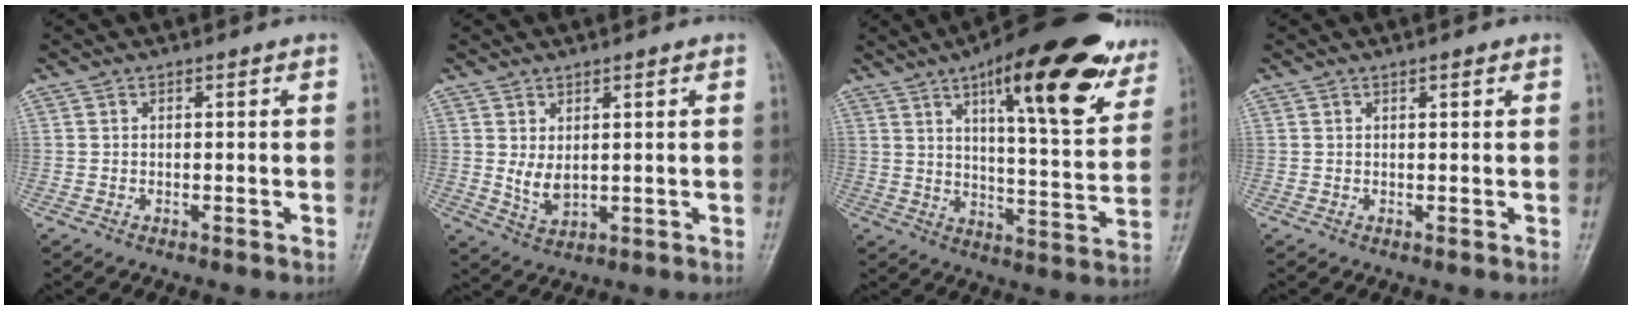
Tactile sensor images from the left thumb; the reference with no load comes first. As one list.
[{"total": 4.2, "force": [0.9, 2.3, 3.4], "torque": [-0.055, -0.015, 0.027]}, {"total": 24.8, "force": [13.6, 7.4, 19.3], "torque": [-0.237, -0.038, 0.196]}, {"total": 0.9, "force": [0.6, 0.3, 0.6], "torque": [-0.009, -0.001, 0.008]}]